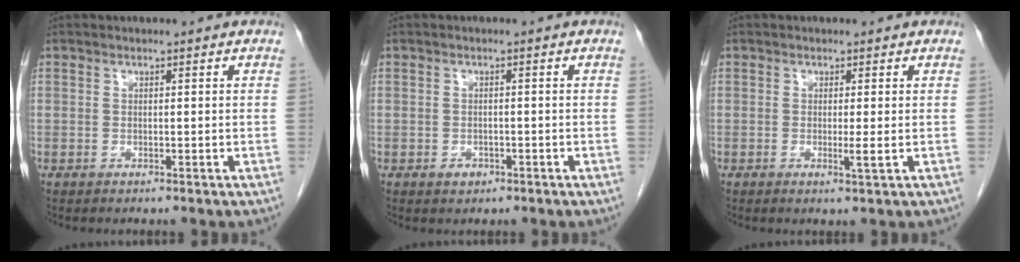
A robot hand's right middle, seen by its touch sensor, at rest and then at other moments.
{"total": 1.3, "force": [-0.7, 1.0, 0.5], "torque": [-0.010, 0.002, -0.004]}
{"total": 1.5, "force": [0.0, -0.3, 1.5], "torque": [-0.029, -0.006, 0.000]}